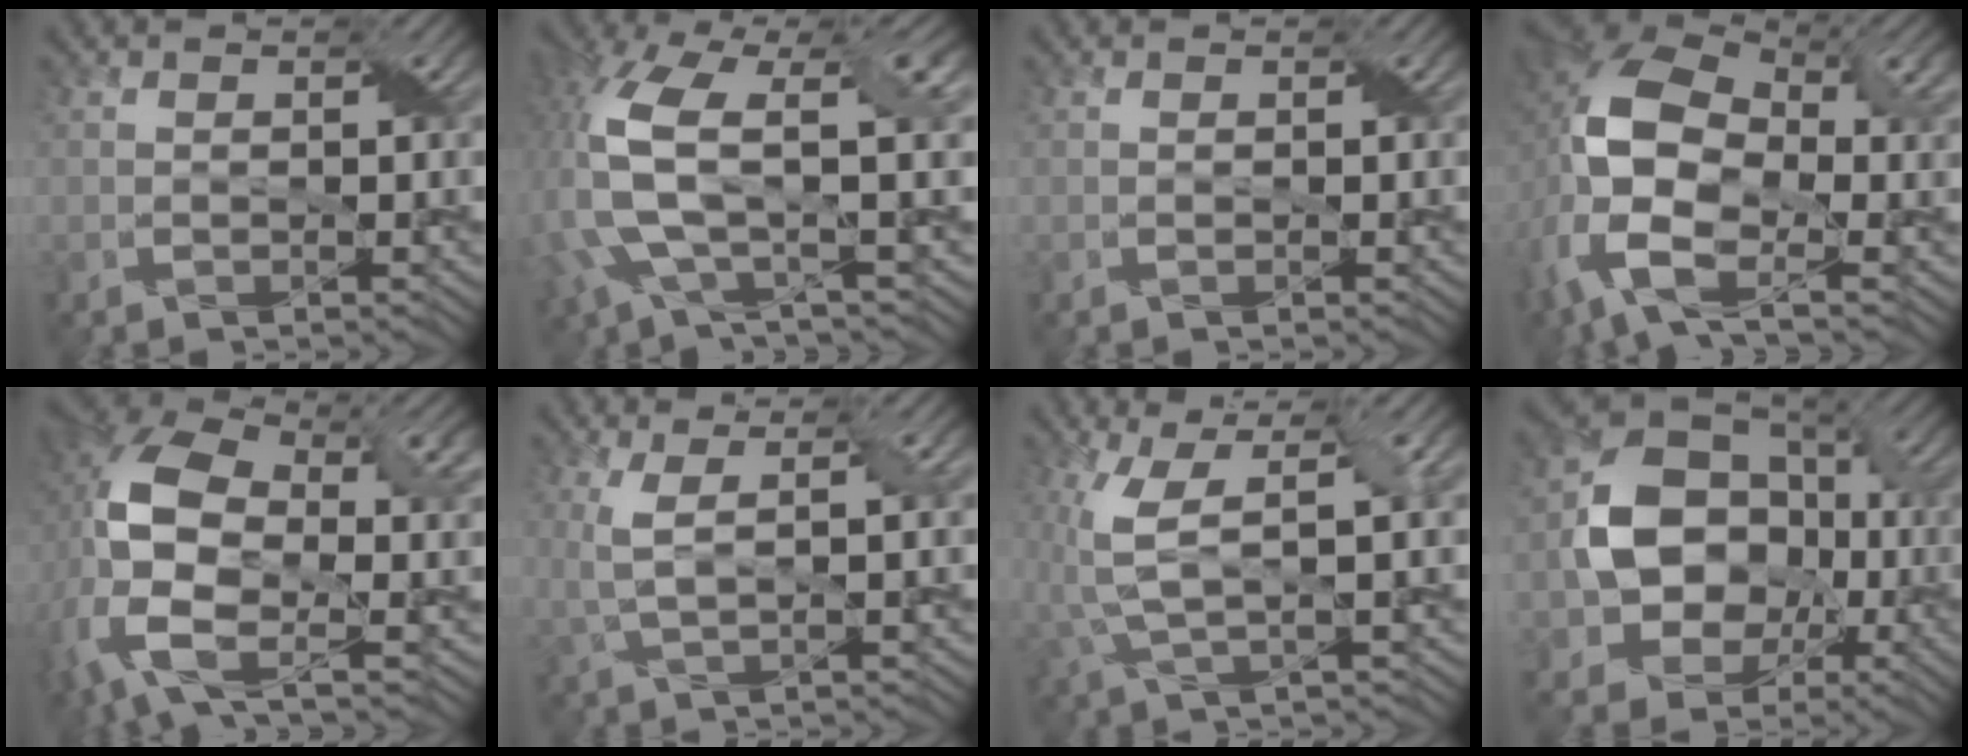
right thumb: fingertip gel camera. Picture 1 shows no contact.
{"total": 11.6, "force": [0.6, 4.2, 10.8], "torque": [-0.250, -0.003, 0.002]}
{"total": 0.0}
{"total": 15.7, "force": [-1.8, 9.8, 12.2], "torque": [-0.276, -0.016, -0.034]}
{"total": 14.9, "force": [-0.6, 8.8, 12.1], "torque": [-0.271, -0.013, -0.021]}
{"total": 4.1, "force": [1.2, 1.0, 3.8], "torque": [-0.086, 0.005, 0.020]}
{"total": 7.5, "force": [0.9, 2.3, 7.1], "torque": [-0.169, 0.008, 0.015]}
{"total": 12.9, "force": [-1.7, 10.3, 7.6], "torque": [-0.140, -0.006, -0.042]}